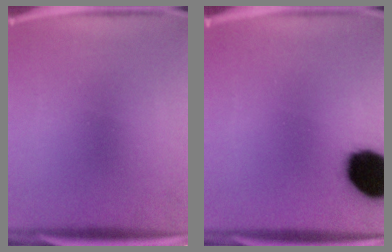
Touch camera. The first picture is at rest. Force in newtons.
{"total": 16.9}